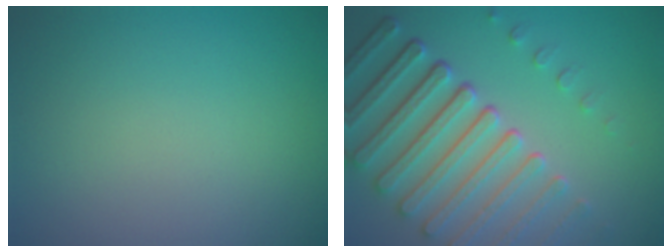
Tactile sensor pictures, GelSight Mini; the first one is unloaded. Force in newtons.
{"total": 7.5, "press": 5.6, "slide": 5.0}